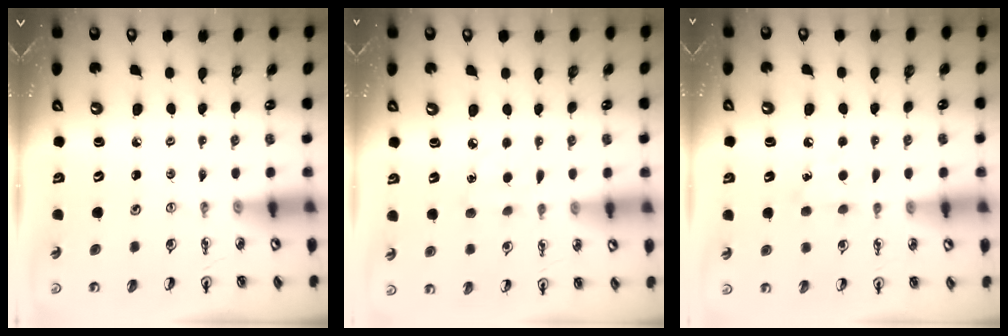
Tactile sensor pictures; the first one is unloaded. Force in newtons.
{"total": 5.8, "press": 5.8, "slide": 0.6}
{"total": 5.6, "press": 5.6, "slide": 0.7}